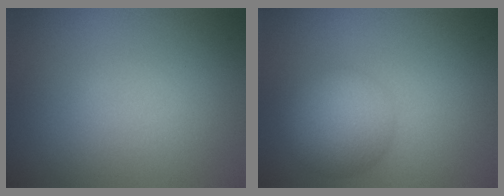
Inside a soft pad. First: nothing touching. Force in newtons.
{"total": 4.8, "press": 4.8, "slide": 0.2}